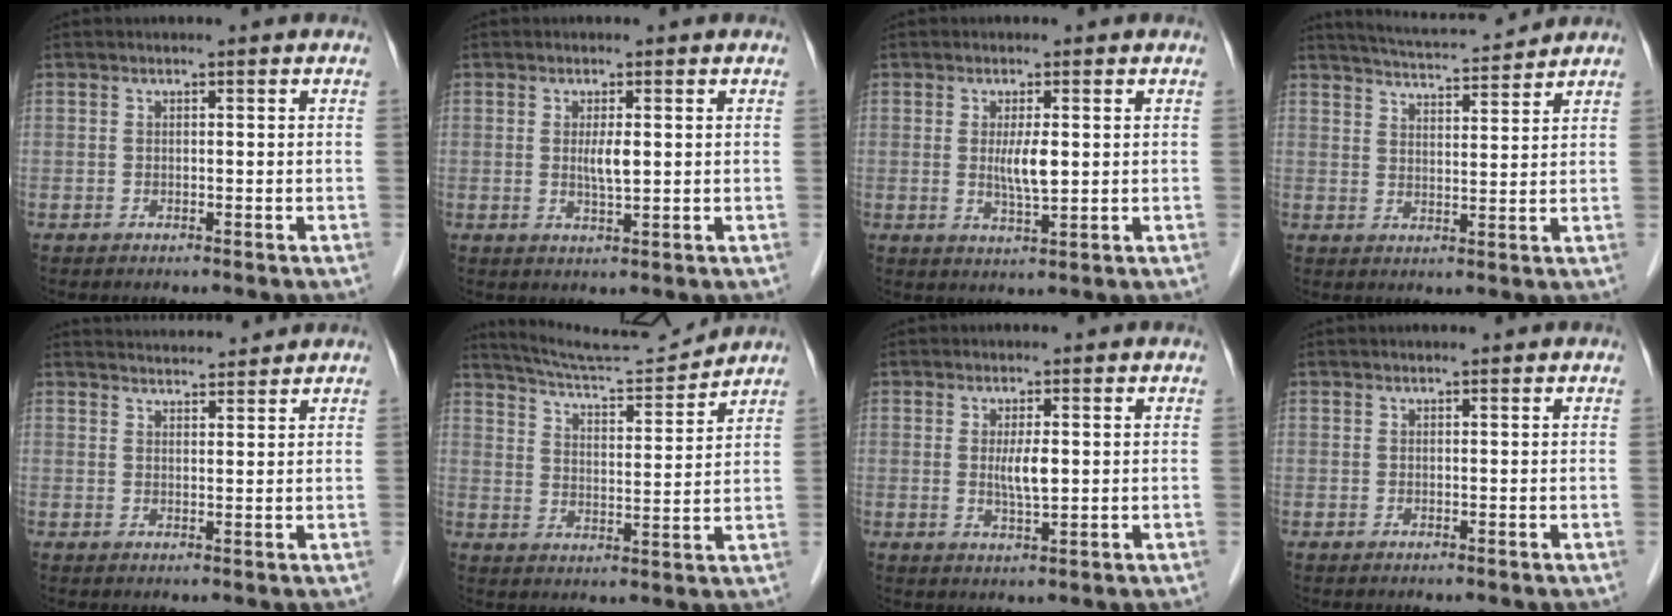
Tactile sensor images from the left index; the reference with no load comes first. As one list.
[{"total": 2.5, "force": [0.4, 0.3, 2.5], "torque": [-0.049, -0.004, 0.008]}, {"total": 3.8, "force": [0.4, 0.6, 3.7], "torque": [-0.070, -0.007, 0.009]}, {"total": 9.2, "force": [8.9, 0.2, 2.4], "torque": [-0.051, 0.016, 0.139]}, {"total": 5.9, "force": [5.9, 0.3, 0.7], "torque": [-0.016, 0.023, 0.084]}, {"total": 11.0, "force": [10.8, -1.0, 1.9], "torque": [-0.042, -0.003, 0.178]}, {"total": 3.3, "force": [0.4, 0.5, 3.2], "torque": [-0.061, -0.005, 0.009]}, {"total": 0.8, "force": [0.7, 0.1, 0.4], "torque": [-0.009, 0.007, 0.013]}]